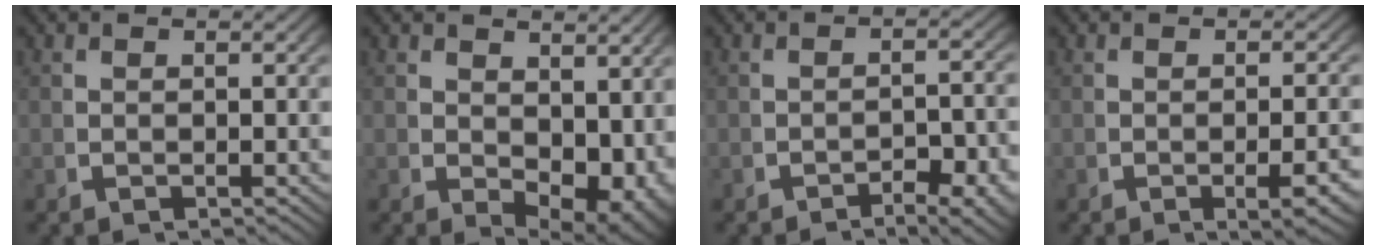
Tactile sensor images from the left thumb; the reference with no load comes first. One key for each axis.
{"total": 5.4, "fx": 0.5, "fy": 3.2, "fz": 4.3, "tx": -0.068, "ty": -0.034, "tz": 0.031}
{"total": 4.0, "fx": -2.7, "fy": 1.3, "fz": 2.6, "tx": -0.034, "ty": -0.006, "tz": -0.043}
{"total": 2.9, "fx": -1.0, "fy": 0.7, "fz": 2.6, "tx": -0.036, "ty": 0.001, "tz": -0.014}